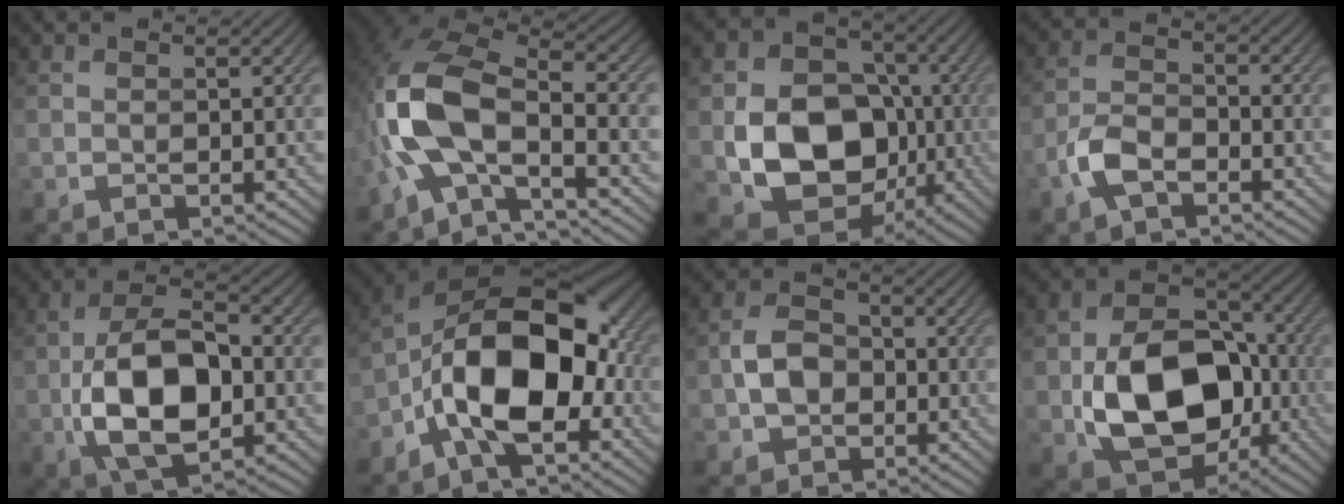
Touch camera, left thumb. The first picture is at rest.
{"total": 12.6, "force": [-3.5, 5.9, 10.5], "torque": [-0.238, -0.005, -0.083]}
{"total": 13.1, "force": [-2.6, 9.9, 8.2], "torque": [-0.148, -0.014, -0.054]}
{"total": 5.3, "force": [-3.0, 2.6, 3.5], "torque": [-0.079, 0.002, -0.073]}
{"total": 12.5, "force": [-2.5, 6.9, 10.1], "torque": [-0.210, -0.005, -0.050]}
{"total": 16.1, "force": [-3.9, 8.9, 12.8], "torque": [-0.215, 0.002, -0.083]}
{"total": 5.3, "force": [-1.4, 4.1, 3.1], "torque": [-0.064, 0.004, -0.033]}
{"total": 14.8, "force": [-3.2, 10.4, 10.1], "torque": [-0.180, -0.019, -0.059]}